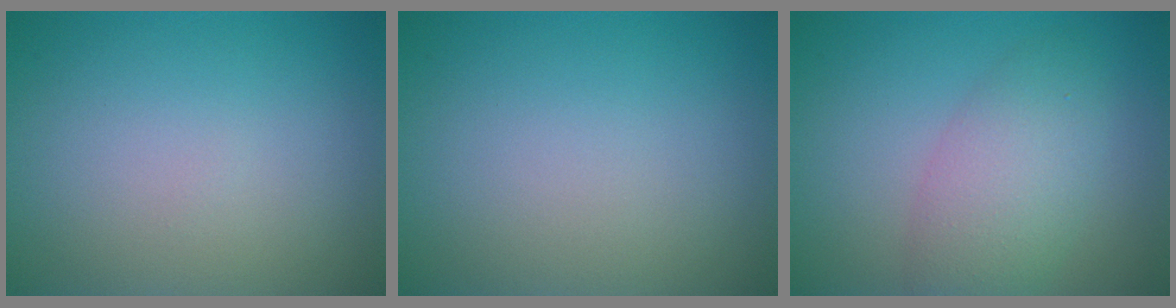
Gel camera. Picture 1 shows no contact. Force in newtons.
{"total": 0.0}
{"total": 4.6, "press": 4.6, "slide": 0.3}